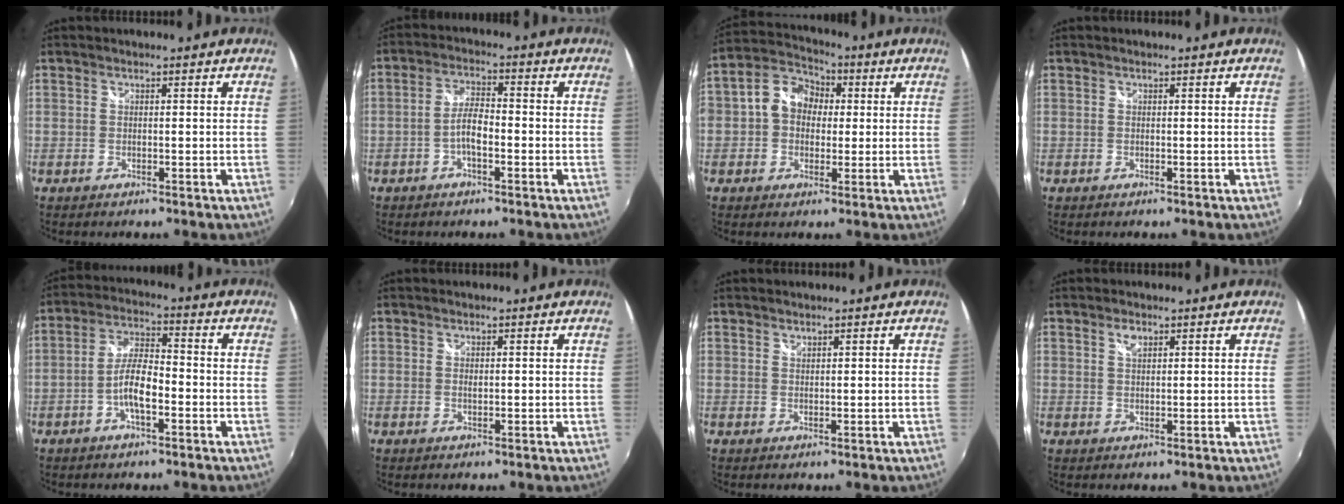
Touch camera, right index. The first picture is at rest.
{"total": 4.3, "force": [-1.8, 1.3, 3.7], "torque": [-0.077, 0.010, -0.035]}
{"total": 9.0, "force": [0.3, 7.5, 4.8], "torque": [-0.110, 0.035, -0.005]}
{"total": 0.0}
{"total": 6.8, "force": [-2.8, 2.1, 5.9], "torque": [-0.123, 0.012, -0.052]}
{"total": 0.5, "force": [0.1, 0.3, 0.4], "torque": [-0.007, -0.001, 0.001]}
{"total": 0.6, "force": [0.6, 0.2, 0.0], "torque": [0.000, 0.001, 0.011]}
{"total": 1.9, "force": [1.1, 0.9, 1.2], "torque": [-0.021, 0.004, 0.019]}